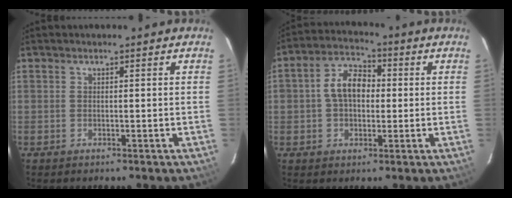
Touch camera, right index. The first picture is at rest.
{"total": 8.1, "force": [0.3, 5.6, 5.9], "torque": [-0.109, 0.028, 0.006]}